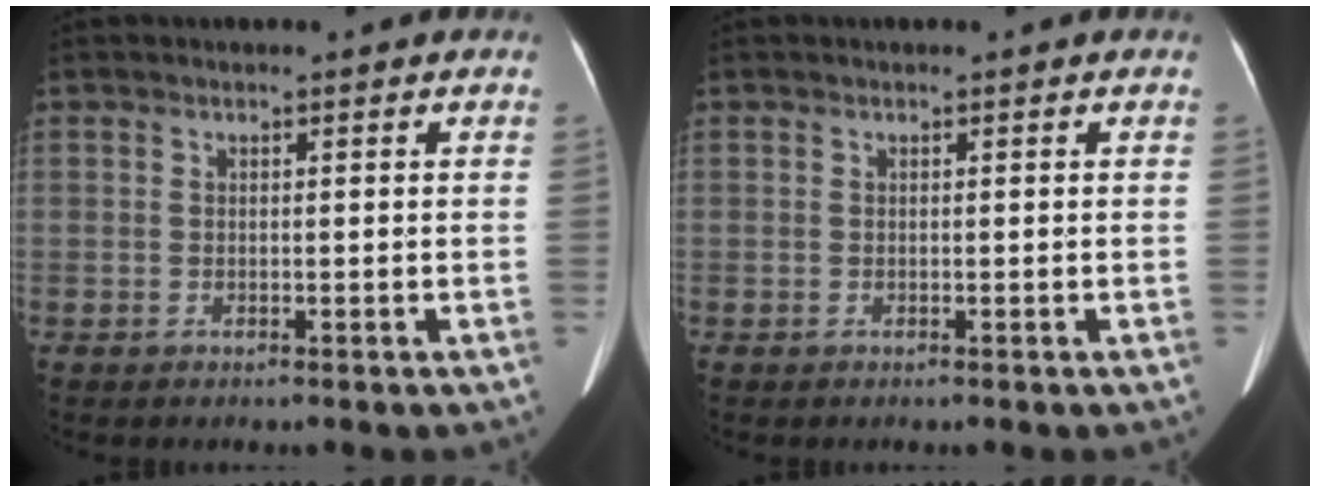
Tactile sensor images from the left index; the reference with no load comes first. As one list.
[{"total": 0.0}]